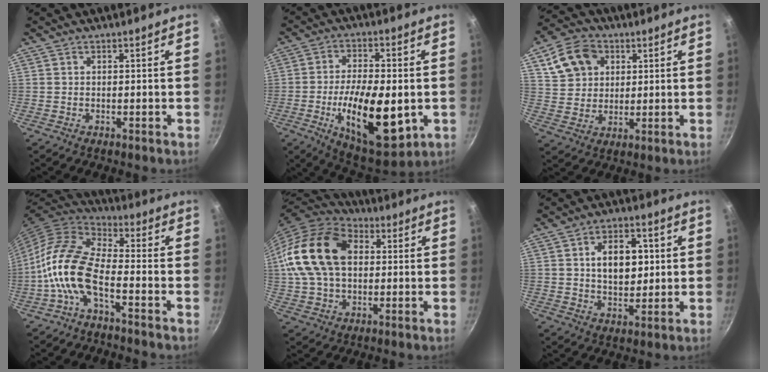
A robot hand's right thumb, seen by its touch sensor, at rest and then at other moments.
{"total": 18.4, "force": [-3.8, 7.9, 16.2], "torque": [-0.251, 0.001, -0.054]}
{"total": 11.3, "force": [4.4, 8.8, 5.4], "torque": [-0.080, 0.005, 0.079]}
{"total": 12.3, "force": [-4.6, 5.4, 10.1], "torque": [-0.199, 0.044, -0.106]}
{"total": 19.5, "force": [3.0, 13.5, 13.8], "torque": [-0.247, 0.023, 0.043]}
{"total": 10.5, "force": [1.8, 6.7, 7.9], "torque": [-0.093, 0.000, 0.028]}